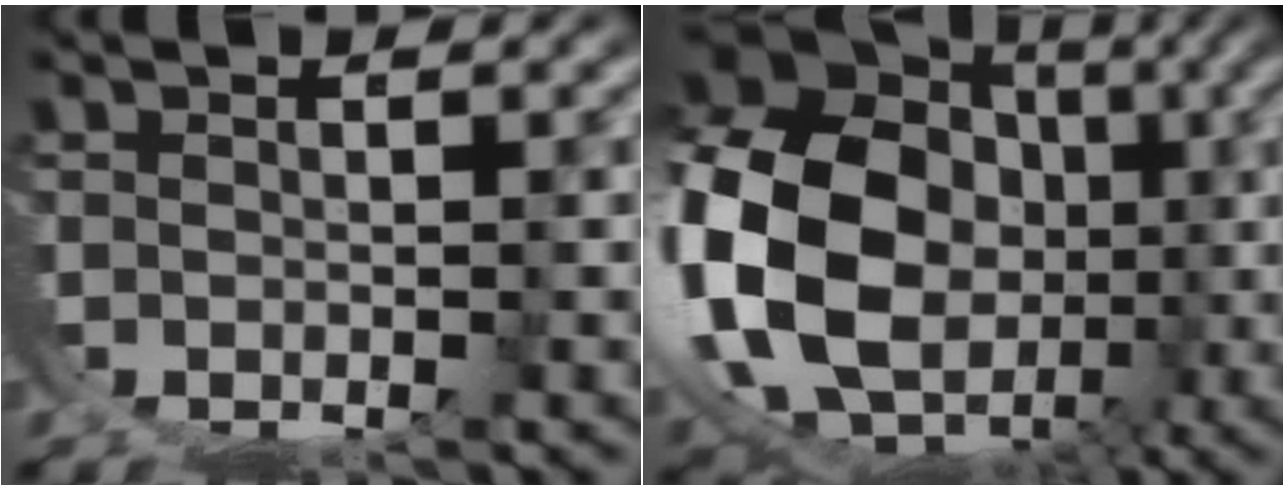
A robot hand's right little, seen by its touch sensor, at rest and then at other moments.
{"total": 19.8, "force": [-2.0, 15.5, 12.2], "torque": [-0.284, -0.061, -0.018]}